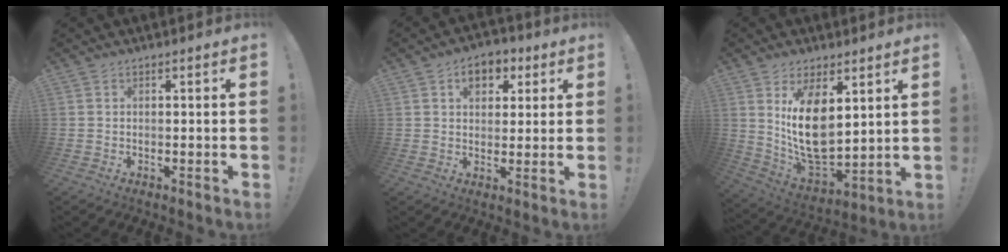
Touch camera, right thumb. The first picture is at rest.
{"total": 8.0, "force": [3.1, 6.2, 4.0], "torque": [-0.042, -0.012, 0.055]}
{"total": 15.8, "force": [5.7, 9.2, 11.6], "torque": [-0.211, -0.050, 0.105]}